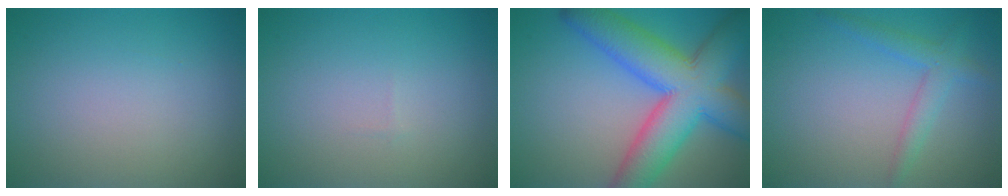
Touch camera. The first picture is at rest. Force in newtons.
{"total": 0.0}
{"total": 11.3, "press": 11.3, "slide": 0.4}
{"total": 2.5, "press": 2.5, "slide": 0.1}